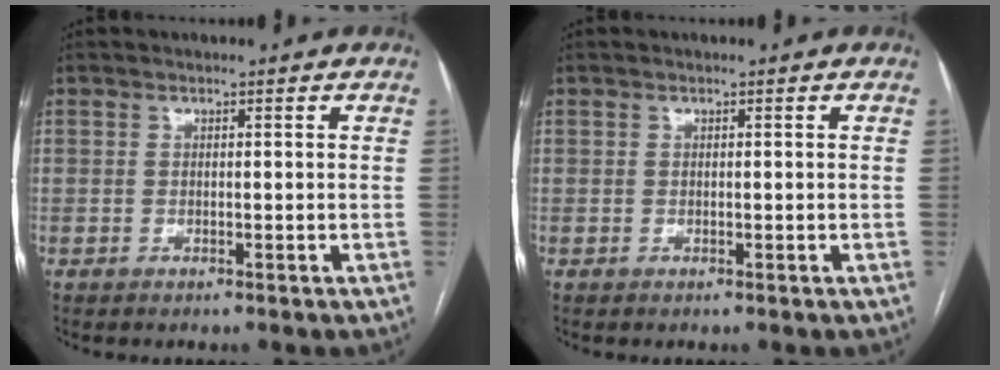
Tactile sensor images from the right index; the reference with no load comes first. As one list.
[{"total": 0.0}]